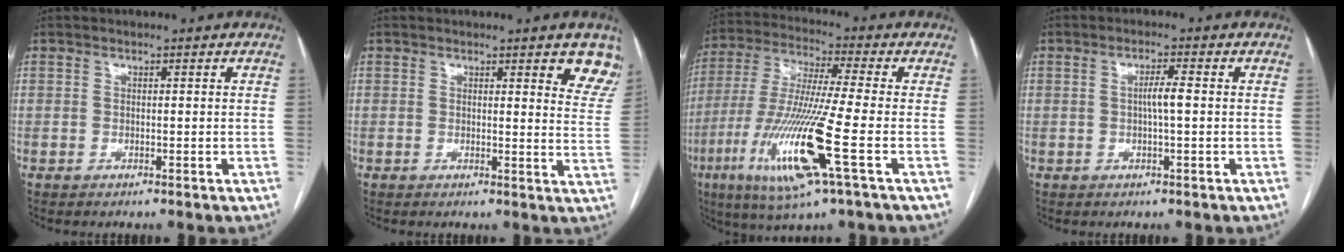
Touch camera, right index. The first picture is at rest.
{"total": 6.9, "force": [5.3, 1.4, 4.2], "torque": [-0.037, -0.022, 0.038]}
{"total": 16.5, "force": [-5.8, -0.1, 15.5], "torque": [-0.326, -0.027, -0.111]}
{"total": 2.8, "force": [0.0, 0.0, 2.8], "torque": [-0.050, 0.001, -0.001]}